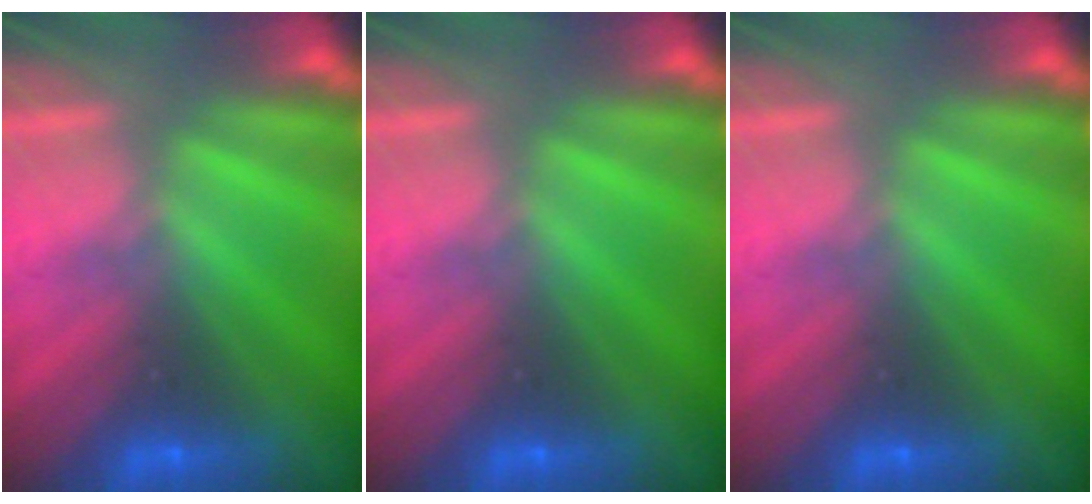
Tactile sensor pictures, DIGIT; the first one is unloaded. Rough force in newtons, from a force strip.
{"total": 0.0}
{"total": 0.0}